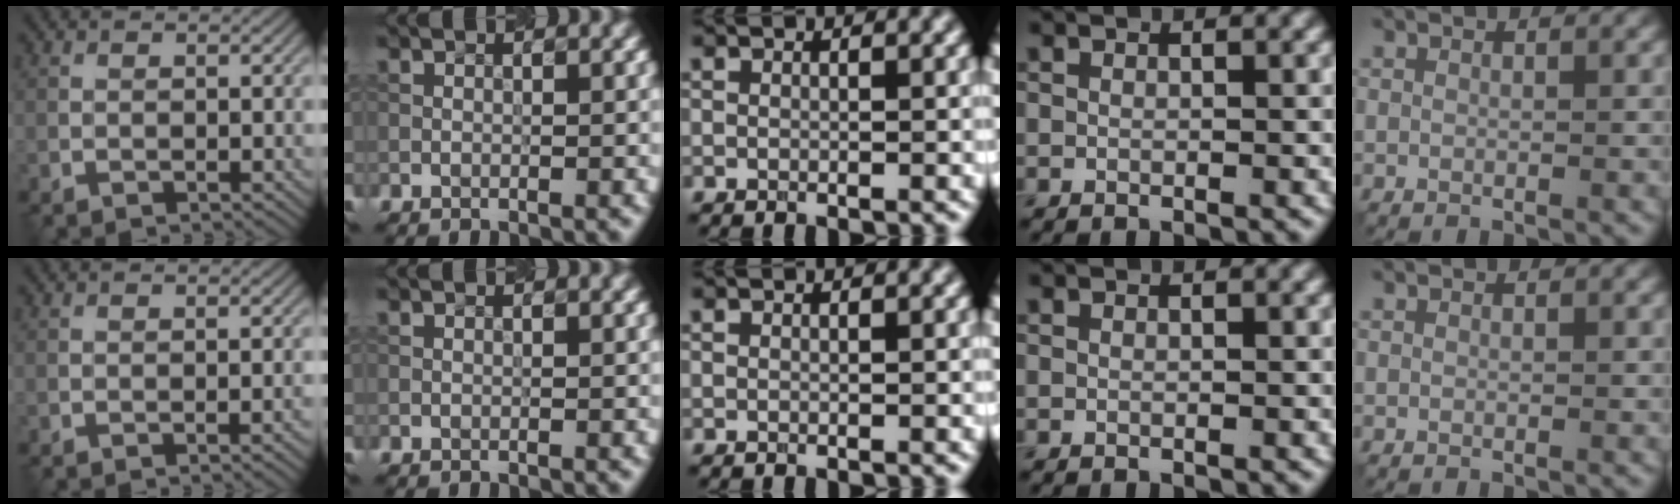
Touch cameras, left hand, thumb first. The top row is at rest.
{"thumb": {"total": 0.8, "force": [-0.4, 0.0, 0.7], "torque": [-0.011, 0.001, -0.008]}}